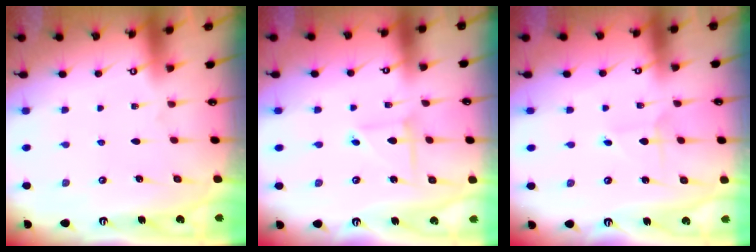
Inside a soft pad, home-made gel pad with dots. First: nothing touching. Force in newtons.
{"total": 3.5, "press": 3.5, "slide": 0.4}
{"total": 2.1, "press": 2.1, "slide": 0.2}